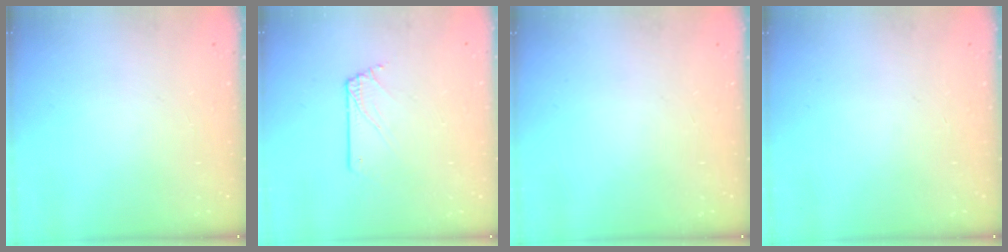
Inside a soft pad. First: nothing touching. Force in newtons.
{"total": 1.7, "press": 1.7, "slide": 0.2}
{"total": 0.0}
{"total": 0.0}